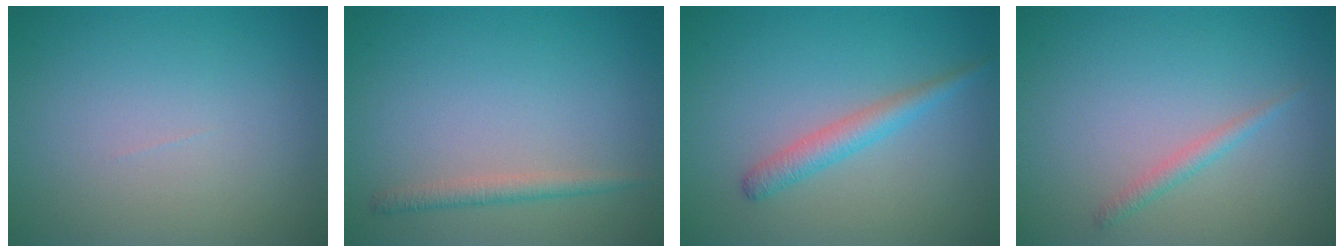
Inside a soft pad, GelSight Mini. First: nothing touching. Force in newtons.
{"total": 1.6, "press": 1.6, "slide": 0.0}
{"total": 2.3, "press": 2.3, "slide": 0.0}
{"total": 1.2, "press": 1.2, "slide": 0.0}